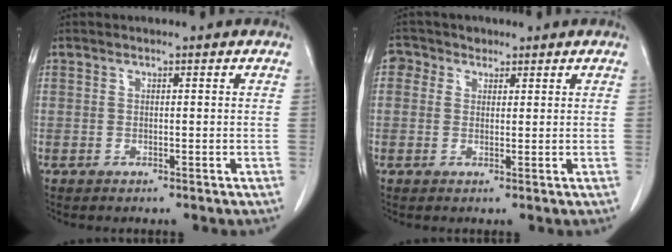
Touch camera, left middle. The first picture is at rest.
{"total": 3.0, "force": [1.6, 2.5, 0.6], "torque": [-0.011, 0.013, 0.025]}